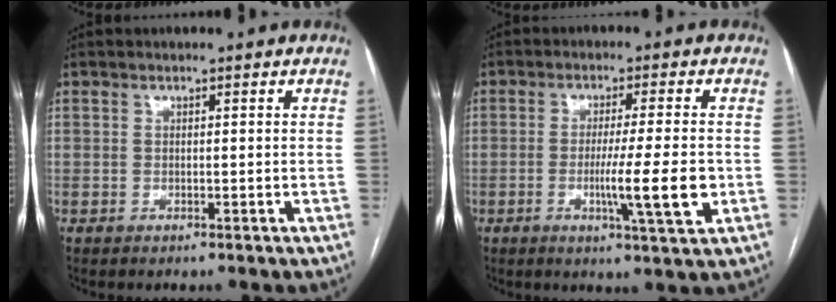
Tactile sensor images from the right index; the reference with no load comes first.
{"total": 8.6, "force": [-1.9, -0.6, 8.4], "torque": [-0.137, -0.018, -0.031]}